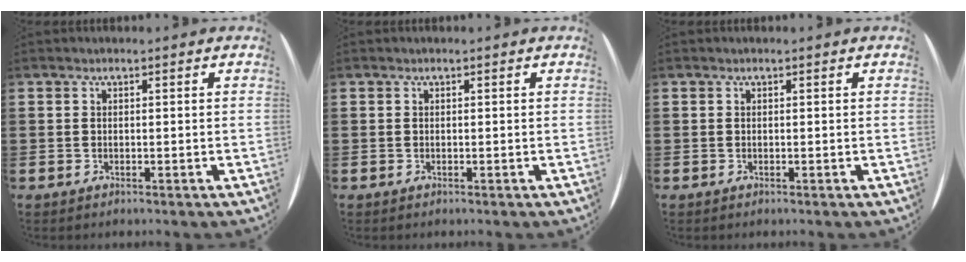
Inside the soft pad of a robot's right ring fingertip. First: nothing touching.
{"total": 0.0}
{"total": 0.0}